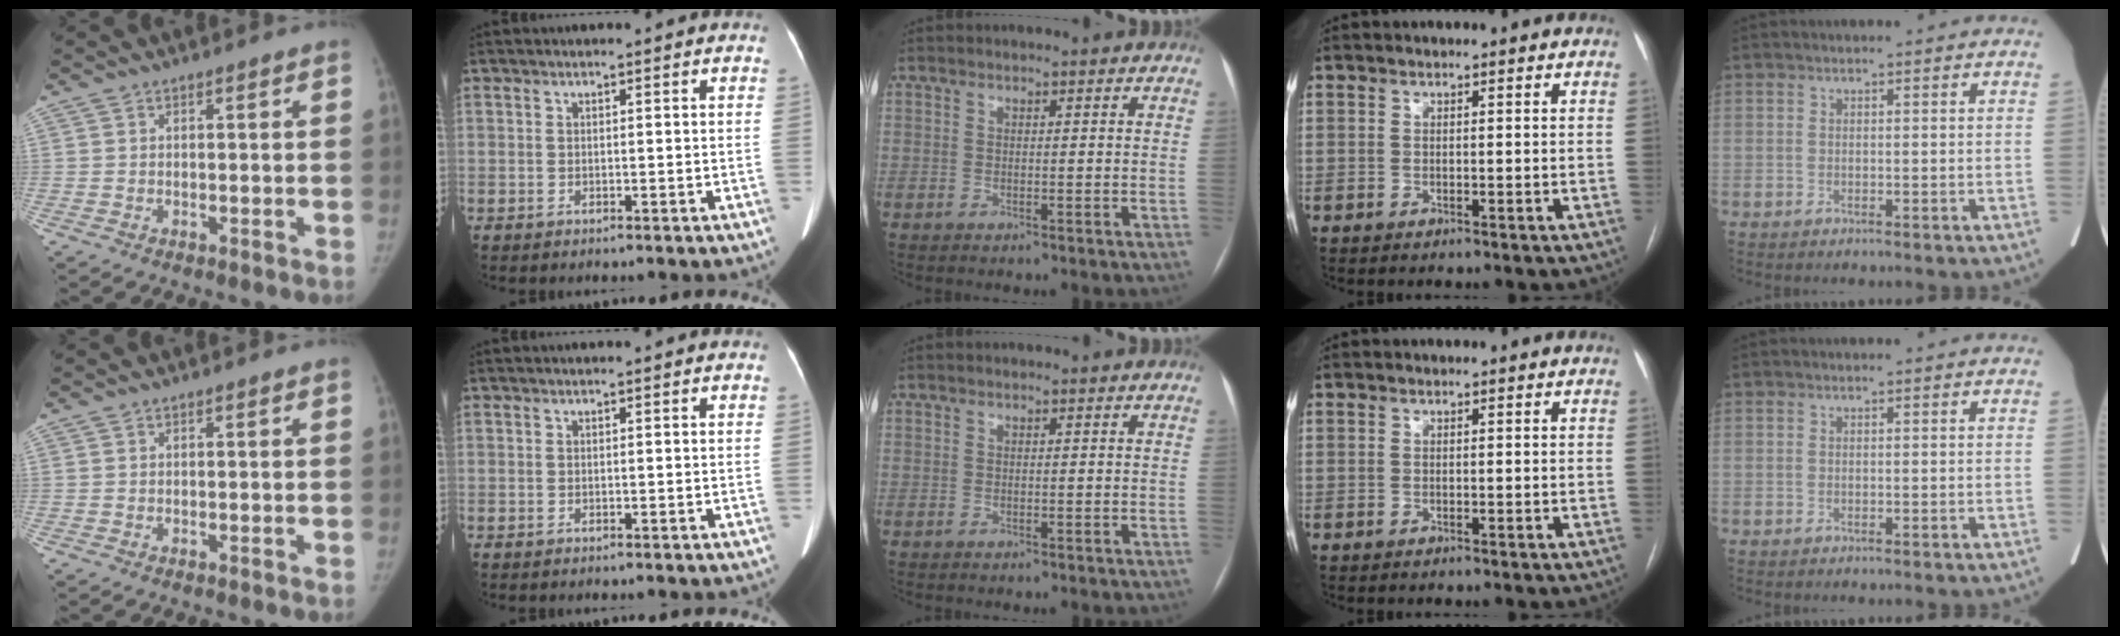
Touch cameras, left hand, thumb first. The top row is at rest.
{}